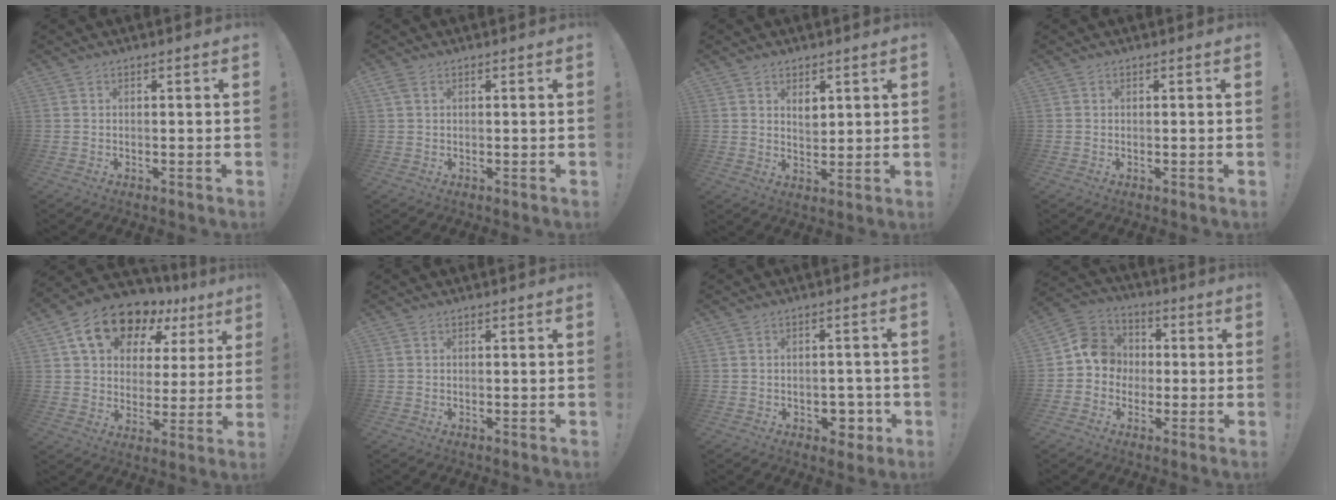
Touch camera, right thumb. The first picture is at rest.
{"total": 1.9, "force": [0.9, 1.1, 1.3], "torque": [-0.020, 0.001, 0.014]}
{"total": 4.8, "force": [2.4, 3.6, 2.2], "torque": [-0.034, -0.010, 0.042]}
{"total": 0.0}
{"total": 15.9, "force": [10.2, 9.3, 7.7], "torque": [-0.122, -0.065, 0.184]}
{"total": 0.0}
{"total": 5.9, "force": [-2.0, 4.5, 3.2], "torque": [-0.027, 0.015, -0.030]}
{"total": 10.4, "force": [-0.7, 9.6, 3.8], "torque": [-0.052, 0.025, -0.006]}